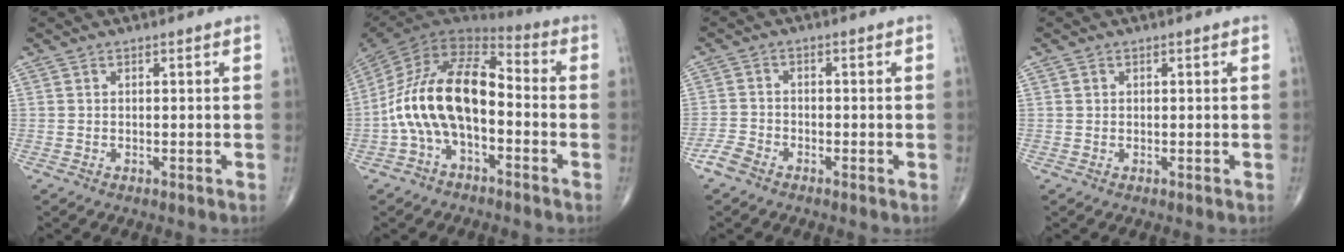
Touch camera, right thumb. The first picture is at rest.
{"total": 17.3, "force": [-3.2, 9.3, 14.2], "torque": [-0.260, 0.059, -0.067]}
{"total": 3.1, "force": [-2.3, 1.4, 1.5], "torque": [-0.032, 0.000, -0.052]}
{"total": 0.5, "force": [0.2, 0.5, 0.1], "torque": [0.001, 0.001, 0.003]}